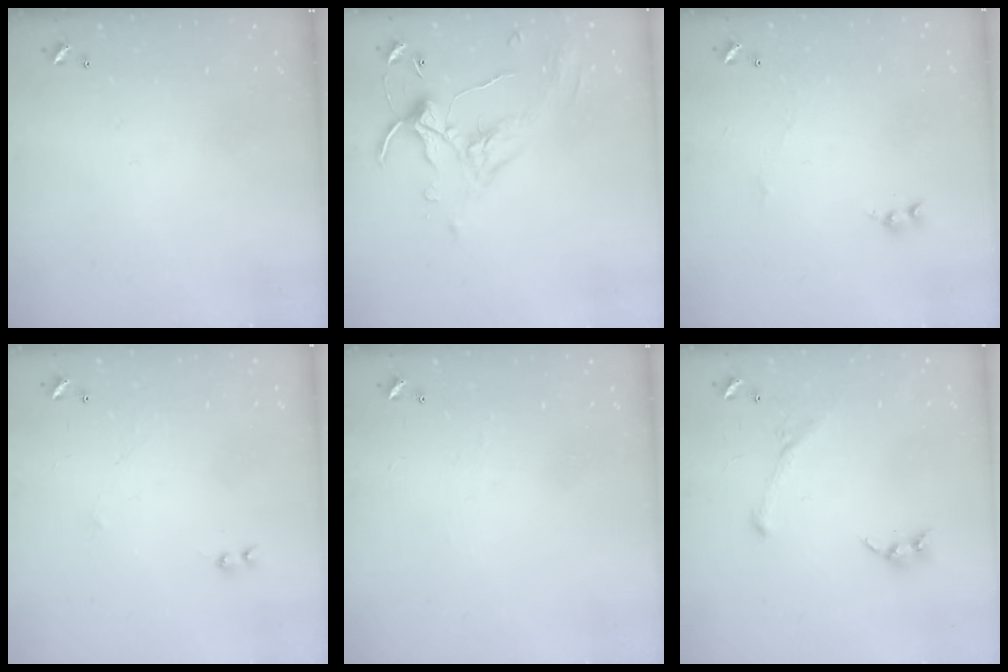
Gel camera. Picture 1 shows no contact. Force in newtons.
{"total": 1.1, "press": 0.5, "slide": 1.0}
{"total": 1.6, "press": 1.5, "slide": 0.4}
{"total": 1.2, "press": 1.2, "slide": 0.3}
{"total": 2.6, "press": 2.6, "slide": 0.4}
{"total": 2.8, "press": 2.6, "slide": 1.0}